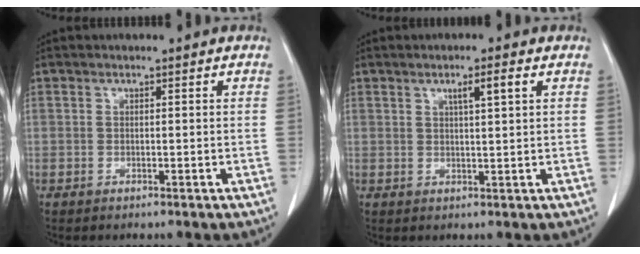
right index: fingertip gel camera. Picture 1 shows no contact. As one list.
[{"total": 3.6, "force": [1.6, 0.4, 3.2], "torque": [-0.055, 0.001, 0.028]}]